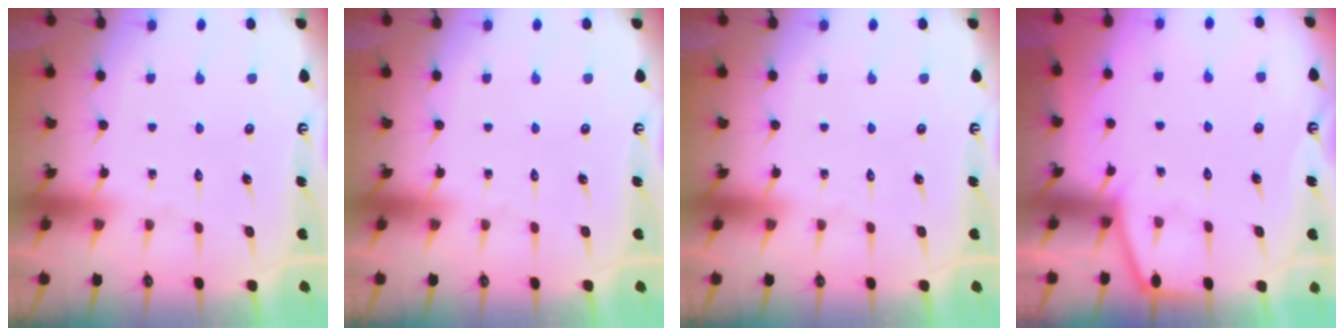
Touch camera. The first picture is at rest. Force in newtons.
{"total": 0.0}
{"total": 0.0}
{"total": 2.4, "press": 2.4, "slide": 0.2}